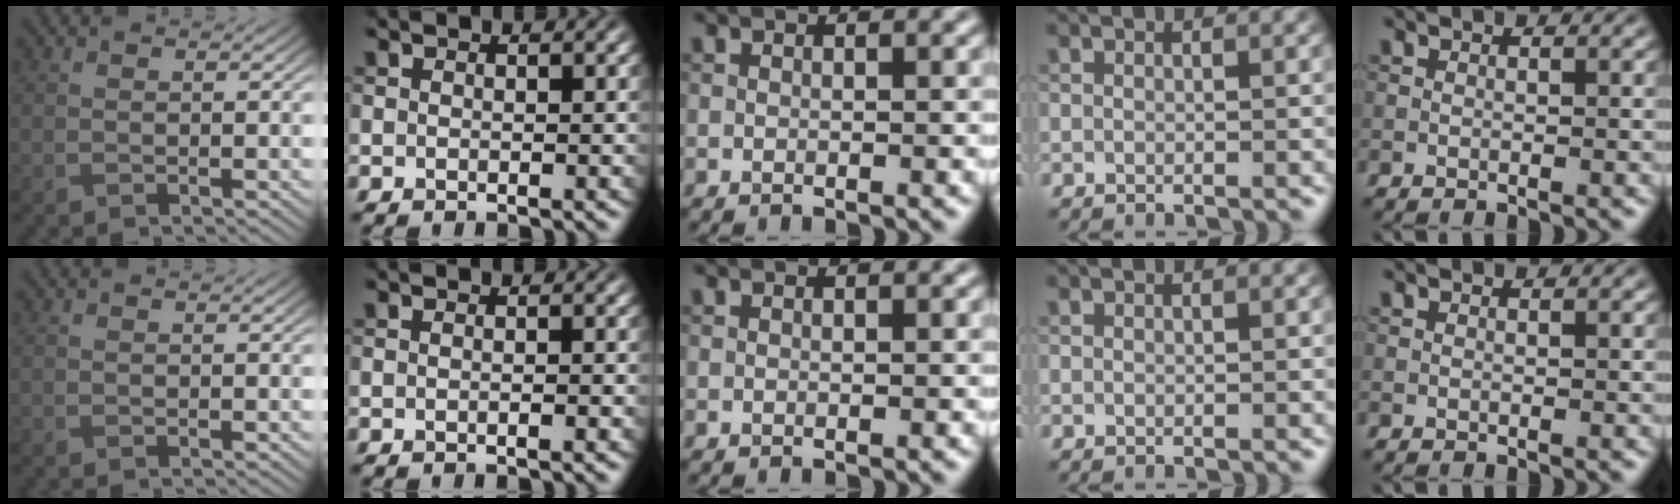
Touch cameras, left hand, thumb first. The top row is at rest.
{"index": {"total": 1.0, "force": [-0.3, 0.2, 0.9], "torque": [-0.013, 0.000, -0.006]}}